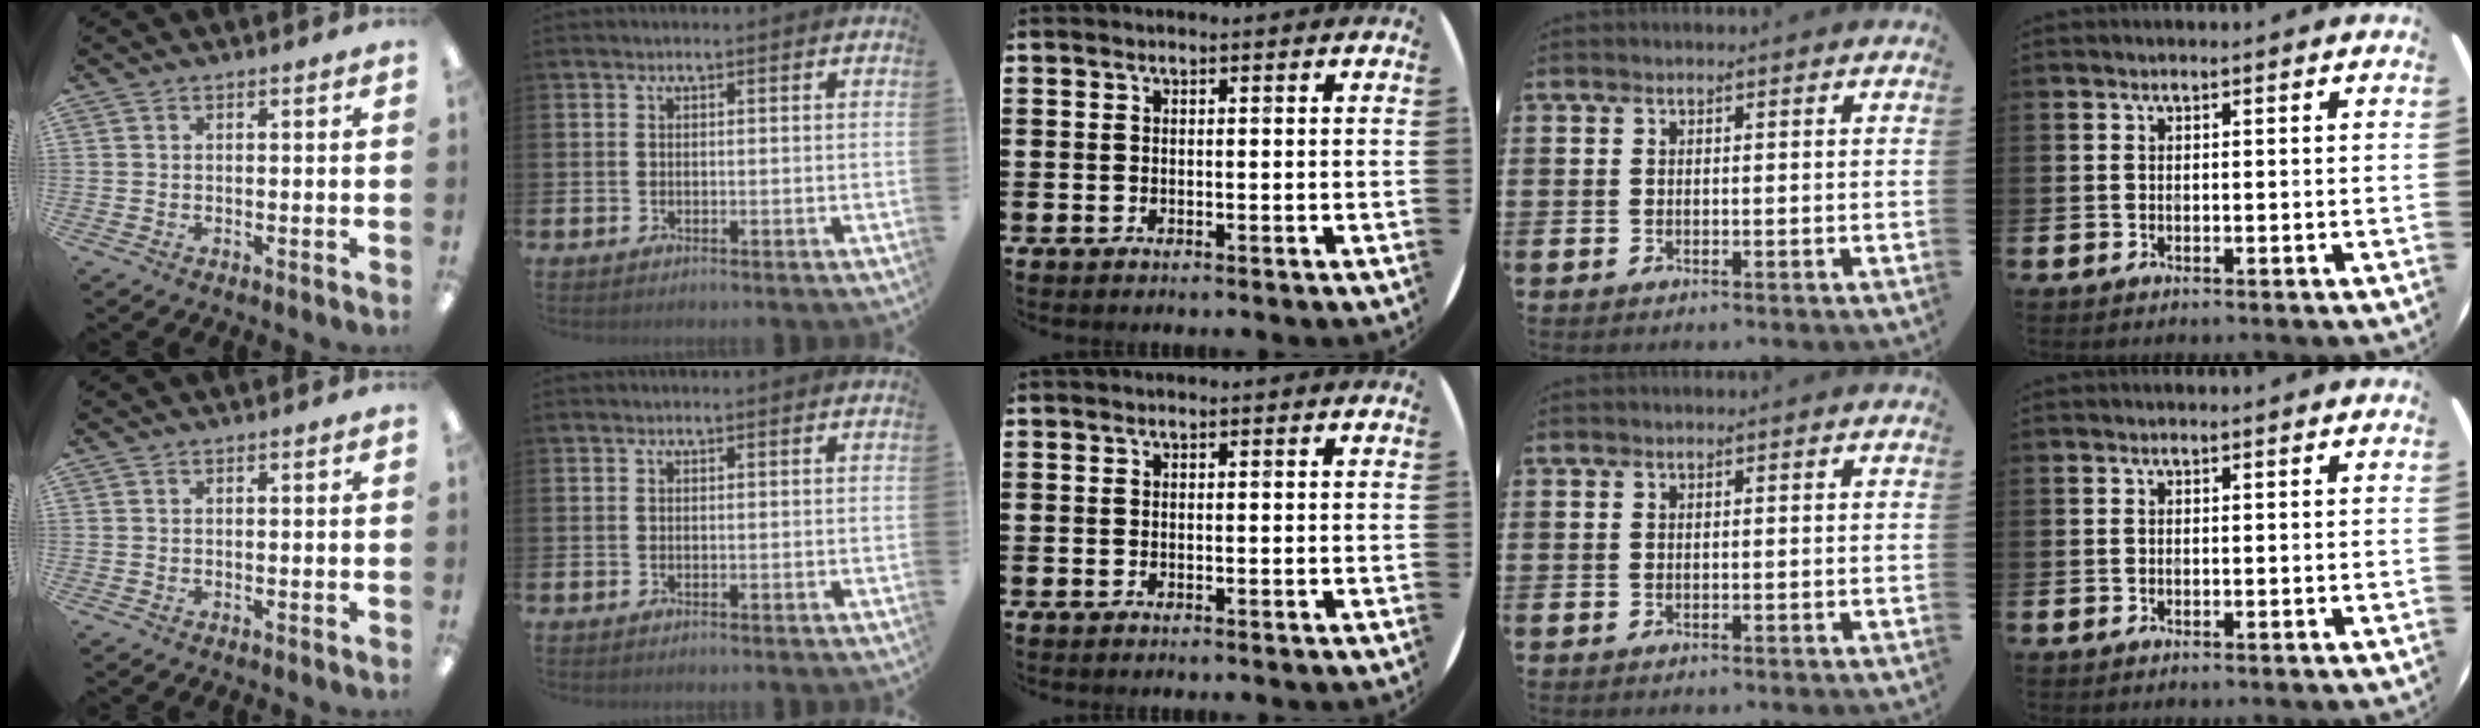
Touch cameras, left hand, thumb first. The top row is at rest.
{}